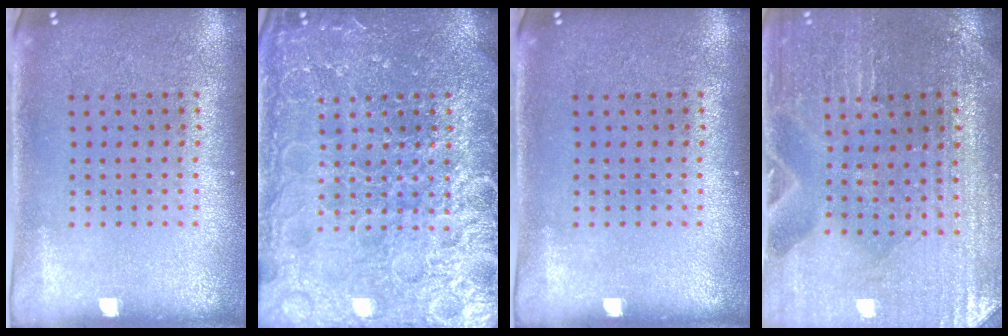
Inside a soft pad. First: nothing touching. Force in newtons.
{"total": 6.7, "press": 6.7, "slide": 0.8}
{"total": 0.0}
{"total": 1.2, "press": 1.2, "slide": 0.0}